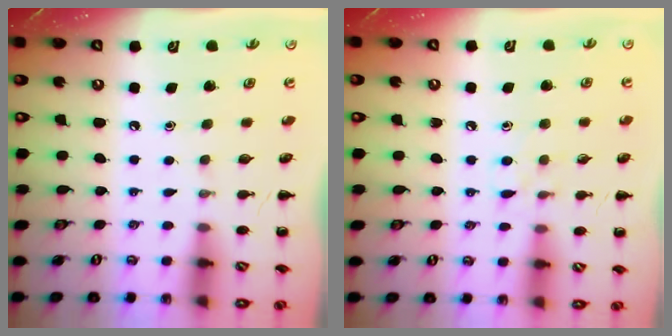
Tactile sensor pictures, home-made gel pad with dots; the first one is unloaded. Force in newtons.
{"total": 5.4, "press": 5.0, "slide": 2.0}